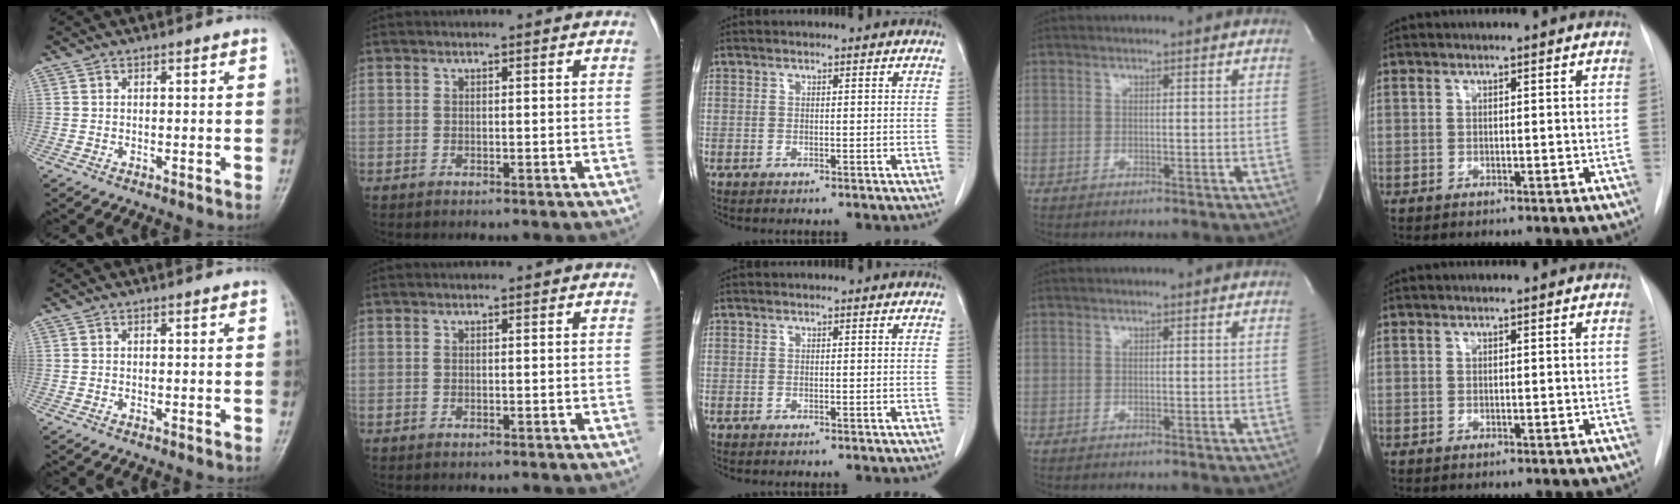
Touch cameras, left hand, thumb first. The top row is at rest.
{}